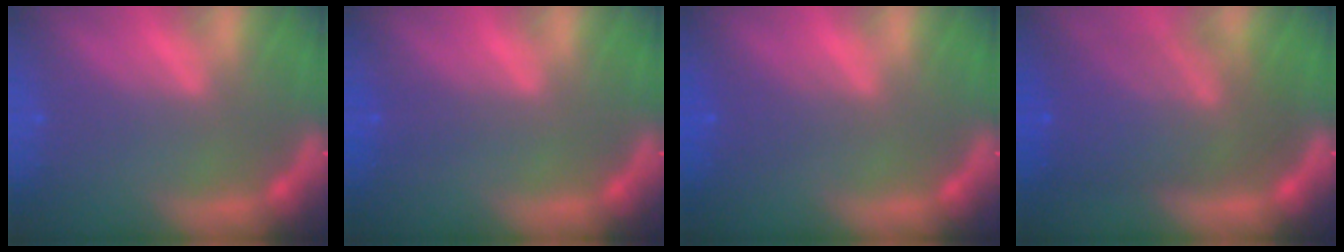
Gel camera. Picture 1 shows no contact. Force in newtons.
{"total": 1.0}
{"total": 2.0}
{"total": 9.5}